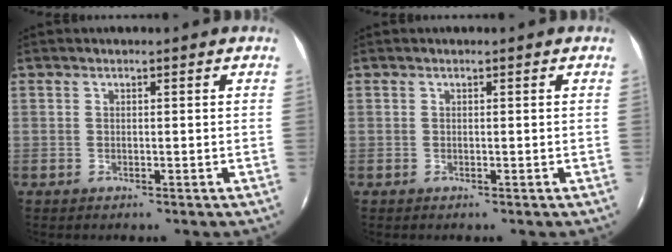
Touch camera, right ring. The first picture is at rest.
{"total": 0.0}